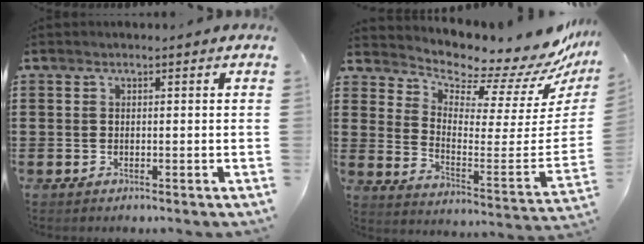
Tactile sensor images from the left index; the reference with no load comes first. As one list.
[{"total": 6.0, "force": [5.8, 1.1, 1.0], "torque": [-0.034, -0.077, 0.090]}]